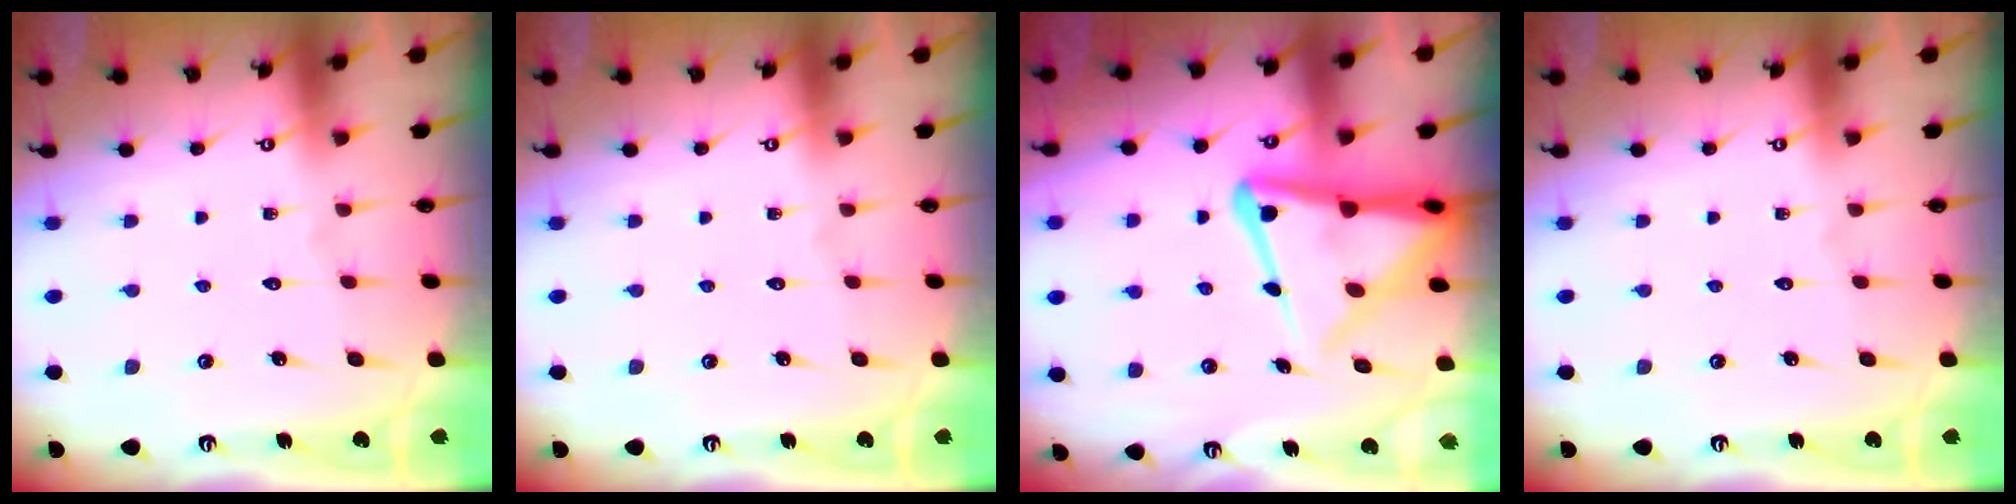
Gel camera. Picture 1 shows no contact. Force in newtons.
{"total": 0.0}
{"total": 14.1, "press": 14.1, "slide": 1.3}
{"total": 0.0}